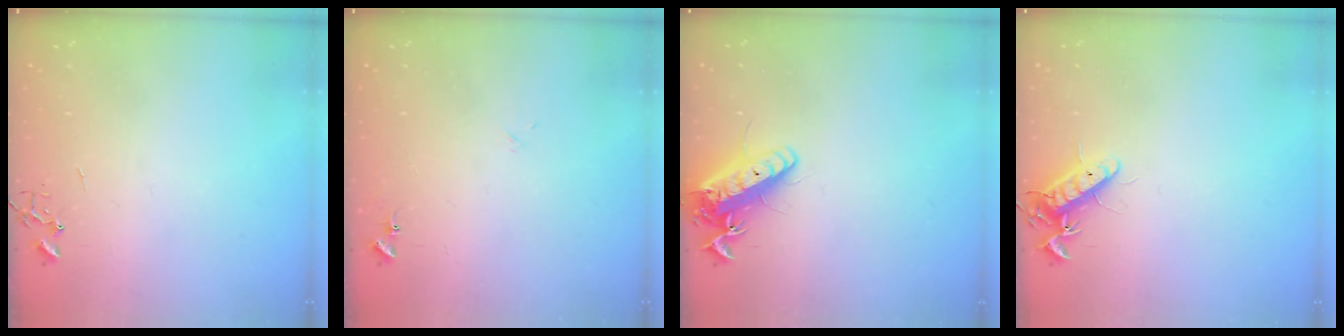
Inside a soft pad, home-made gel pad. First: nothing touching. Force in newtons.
{"total": 7.8, "press": 7.8, "slide": 0.6}
{"total": 14.5, "press": 14.2, "slide": 2.8}
{"total": 11.3, "press": 11.2, "slide": 1.5}